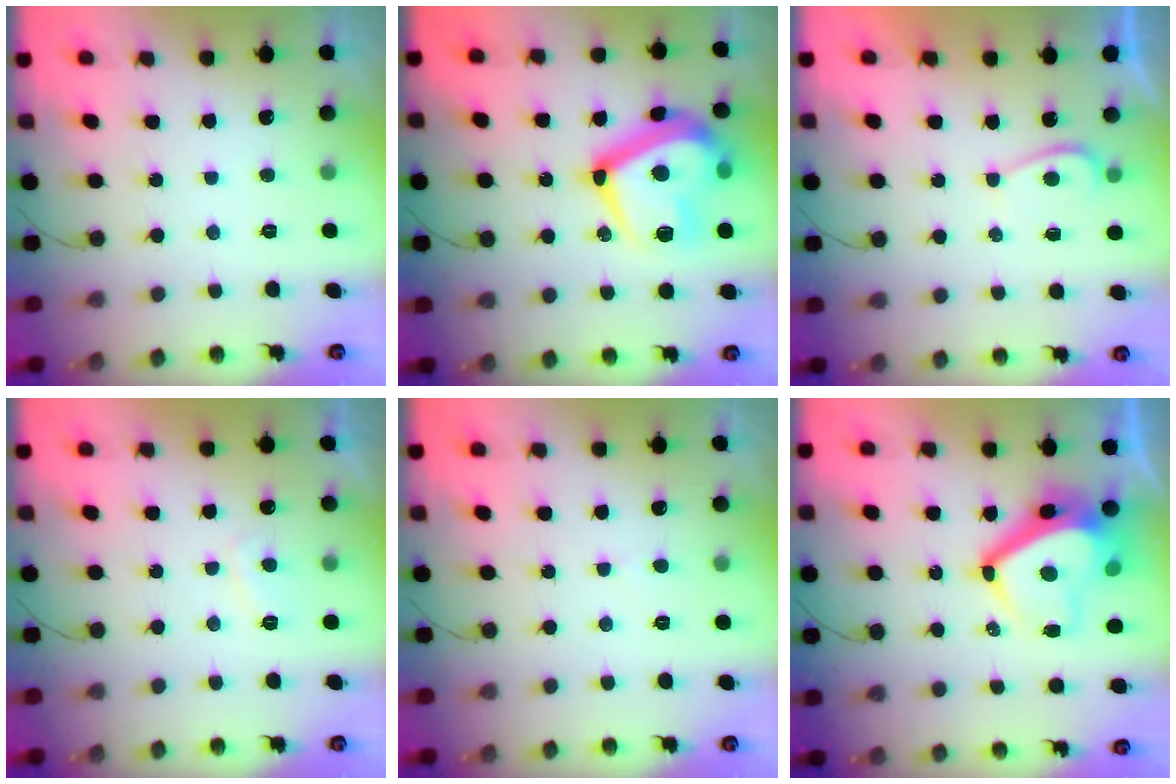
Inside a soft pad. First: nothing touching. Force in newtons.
{"total": 20.8, "press": 20.8, "slide": 0.9}
{"total": 1.5, "press": 1.4, "slide": 0.5}
{"total": 3.0, "press": 2.9, "slide": 0.8}
{"total": 2.5, "press": 2.5, "slide": 0.2}
{"total": 12.9, "press": 12.9, "slide": 1.6}